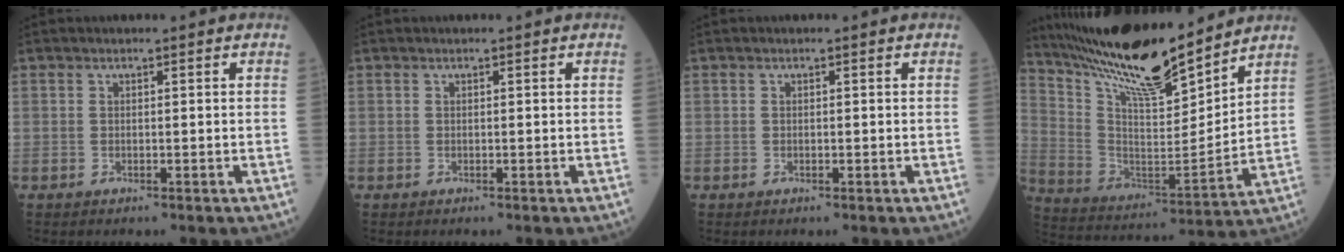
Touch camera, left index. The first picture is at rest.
{"total": 0.0}
{"total": 0.0}
{"total": 18.3, "force": [15.9, 1.9, 8.7], "torque": [-0.164, -0.011, 0.289]}